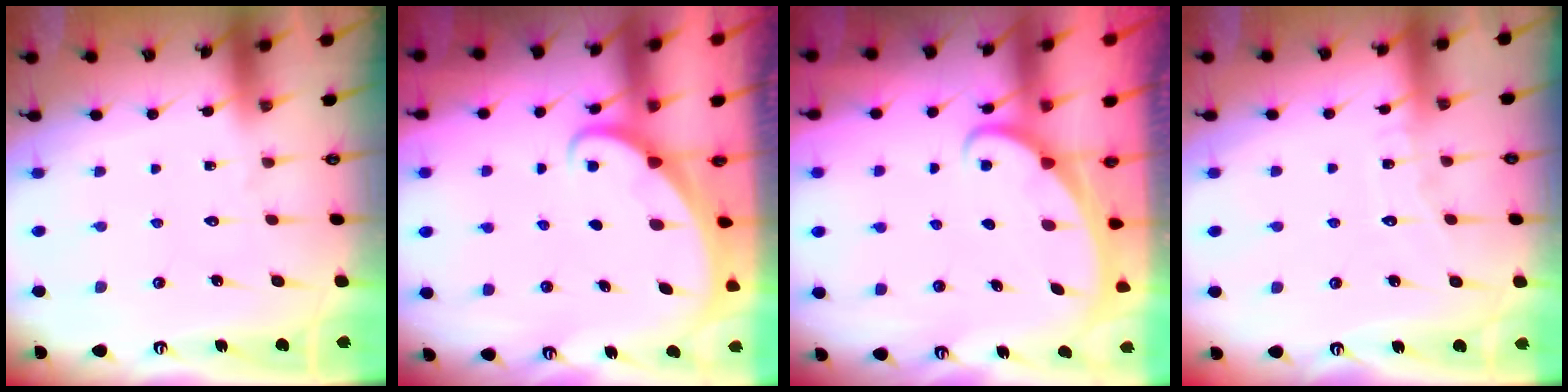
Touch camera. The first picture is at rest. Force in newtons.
{"total": 1.6, "press": 1.6, "slide": 0.1}
{"total": 1.6, "press": 1.6, "slide": 0.0}
{"total": 5.4, "press": 5.4, "slide": 0.6}